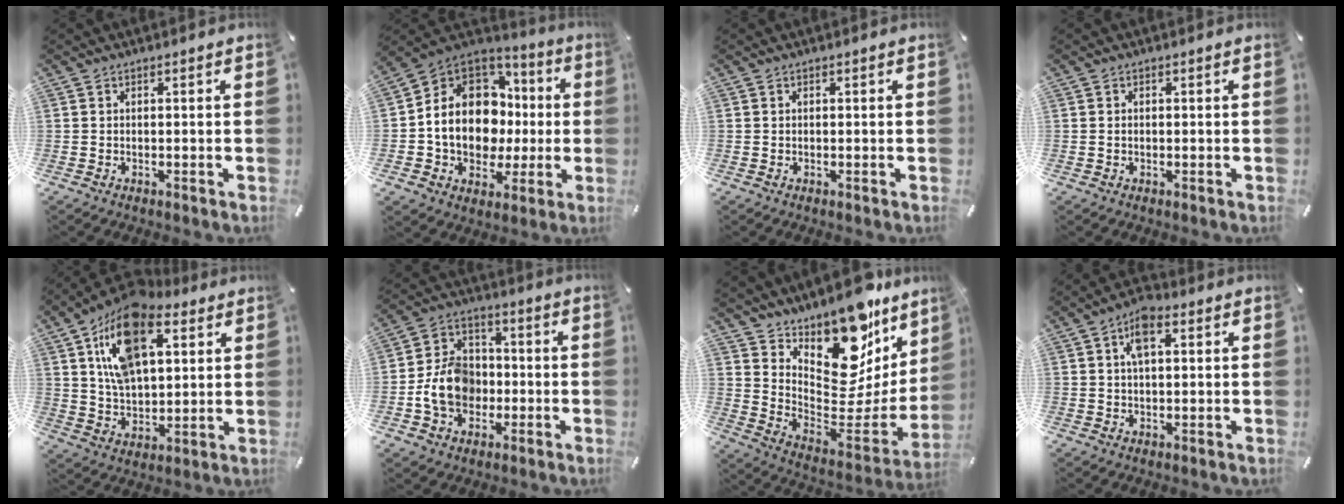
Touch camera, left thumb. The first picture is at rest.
{"total": 15.4, "force": [0.1, 12.7, 8.8], "torque": [-0.176, -0.012, 0.007]}
{"total": 0.0}
{"total": 0.7, "force": [-0.1, 0.5, 0.5], "torque": [-0.010, 0.002, -0.003]}
{"total": 18.7, "force": [8.3, 10.7, 12.8], "torque": [-0.237, -0.017, 0.142]}
{"total": 11.0, "force": [-2.2, 9.2, 5.6], "torque": [-0.121, 0.021, -0.041]}
{"total": 16.4, "force": [13.3, 7.6, 6.0], "torque": [-0.071, -0.137, 0.223]}
{"total": 5.8, "force": [2.1, 3.0, 4.6], "torque": [-0.082, 0.005, 0.032]}